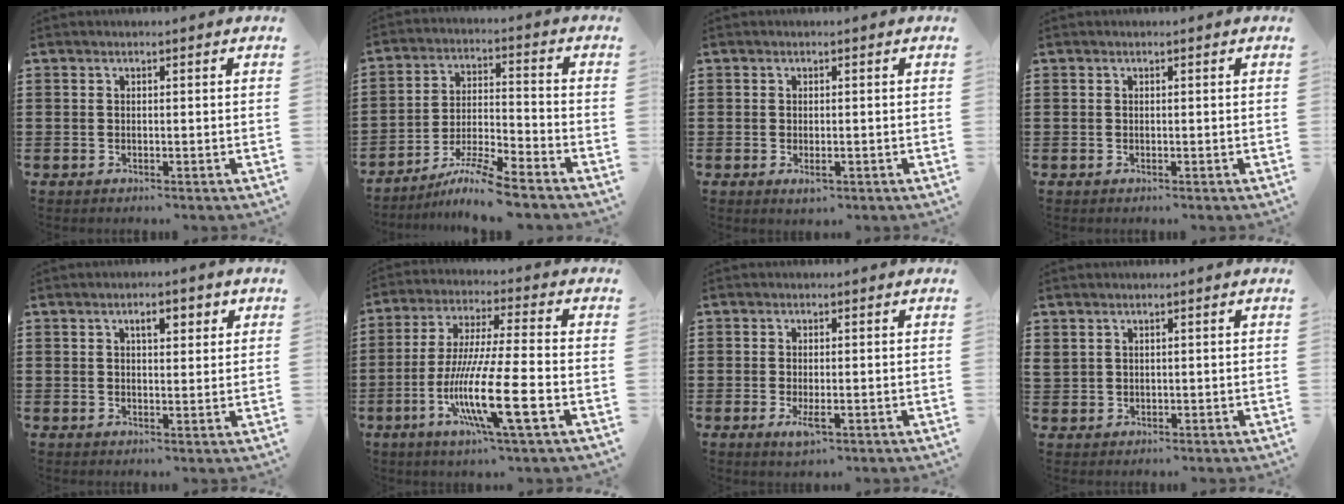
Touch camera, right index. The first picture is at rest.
{"total": 7.4, "force": [-6.5, -0.2, 3.6], "torque": [-0.076, -0.011, -0.126]}
{"total": 1.3, "force": [-0.4, 0.4, 1.2], "torque": [-0.023, -0.004, -0.006]}
{"total": 0.0}
{"total": 3.1, "force": [1.3, 1.2, 2.5], "torque": [-0.037, 0.002, 0.016]}
{"total": 15.4, "force": [-5.3, 1.8, 14.3], "torque": [-0.294, -0.014, -0.103]}
{"total": 2.2, "force": [-0.7, 0.6, 2.0], "torque": [-0.048, -0.008, -0.016]}
{"total": 1.3, "force": [1.0, 0.8, 0.2], "torque": [-0.007, 0.003, 0.021]}